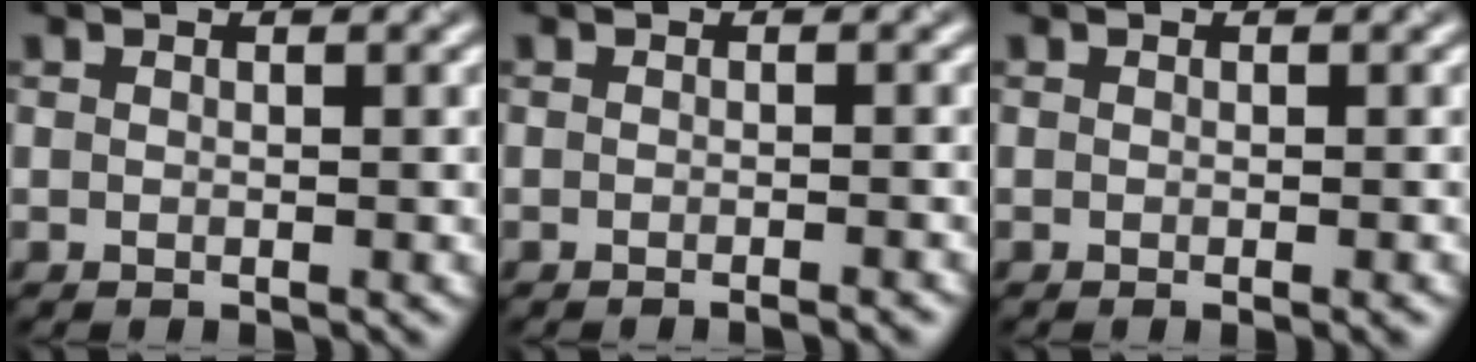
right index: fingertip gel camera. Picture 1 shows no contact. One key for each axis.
{"total": 1.2, "fx": -1.0, "fy": 0.1, "fz": 0.6, "tx": -0.001, "ty": -0.002, "tz": -0.019}
{"total": 0.9, "fx": -0.4, "fy": 0.1, "fz": 0.7, "tx": -0.010, "ty": -0.003, "tz": -0.007}